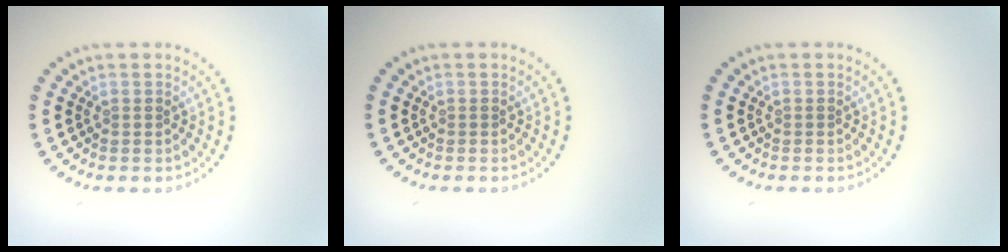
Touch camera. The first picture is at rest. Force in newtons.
{"total": 0.0}
{"total": 0.0}